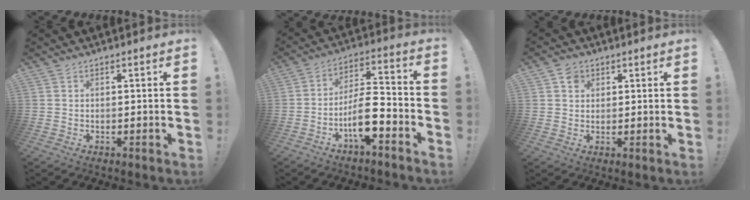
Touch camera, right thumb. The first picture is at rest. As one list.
[{"total": 11.5, "force": [-5.0, 4.1, 9.5], "torque": [-0.168, 0.026, -0.085]}, {"total": 3.7, "force": [1.6, 3.1, 1.0], "torque": [-0.010, -0.003, 0.027]}]